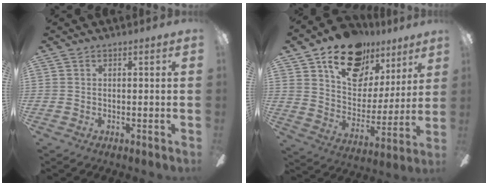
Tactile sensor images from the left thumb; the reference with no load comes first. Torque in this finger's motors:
{"motor_torque": [2.01, 2.07, 1.39, -1.38, 0.08]}